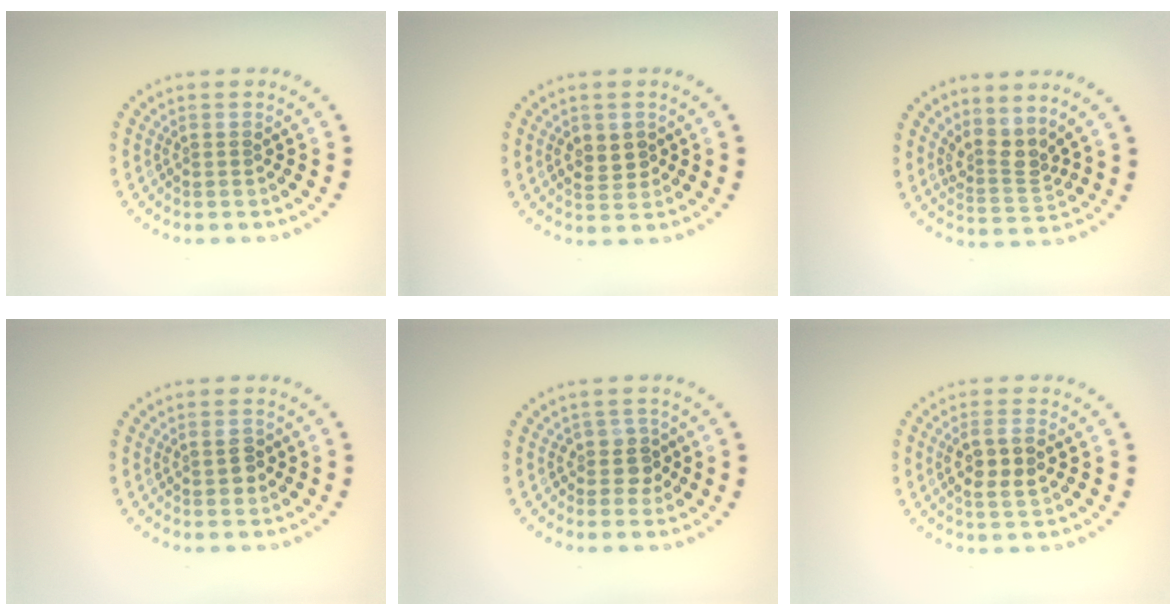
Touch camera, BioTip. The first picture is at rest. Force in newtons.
{"total": 2.3, "press": 2.2, "slide": 0.3}
{"total": 2.8, "press": 2.1, "slide": 1.9}
{"total": 1.5, "press": 1.5, "slide": 0.3}
{"total": 2.1, "press": 1.8, "slide": 1.1}
{"total": 3.2, "press": 3.2, "slide": 0.8}